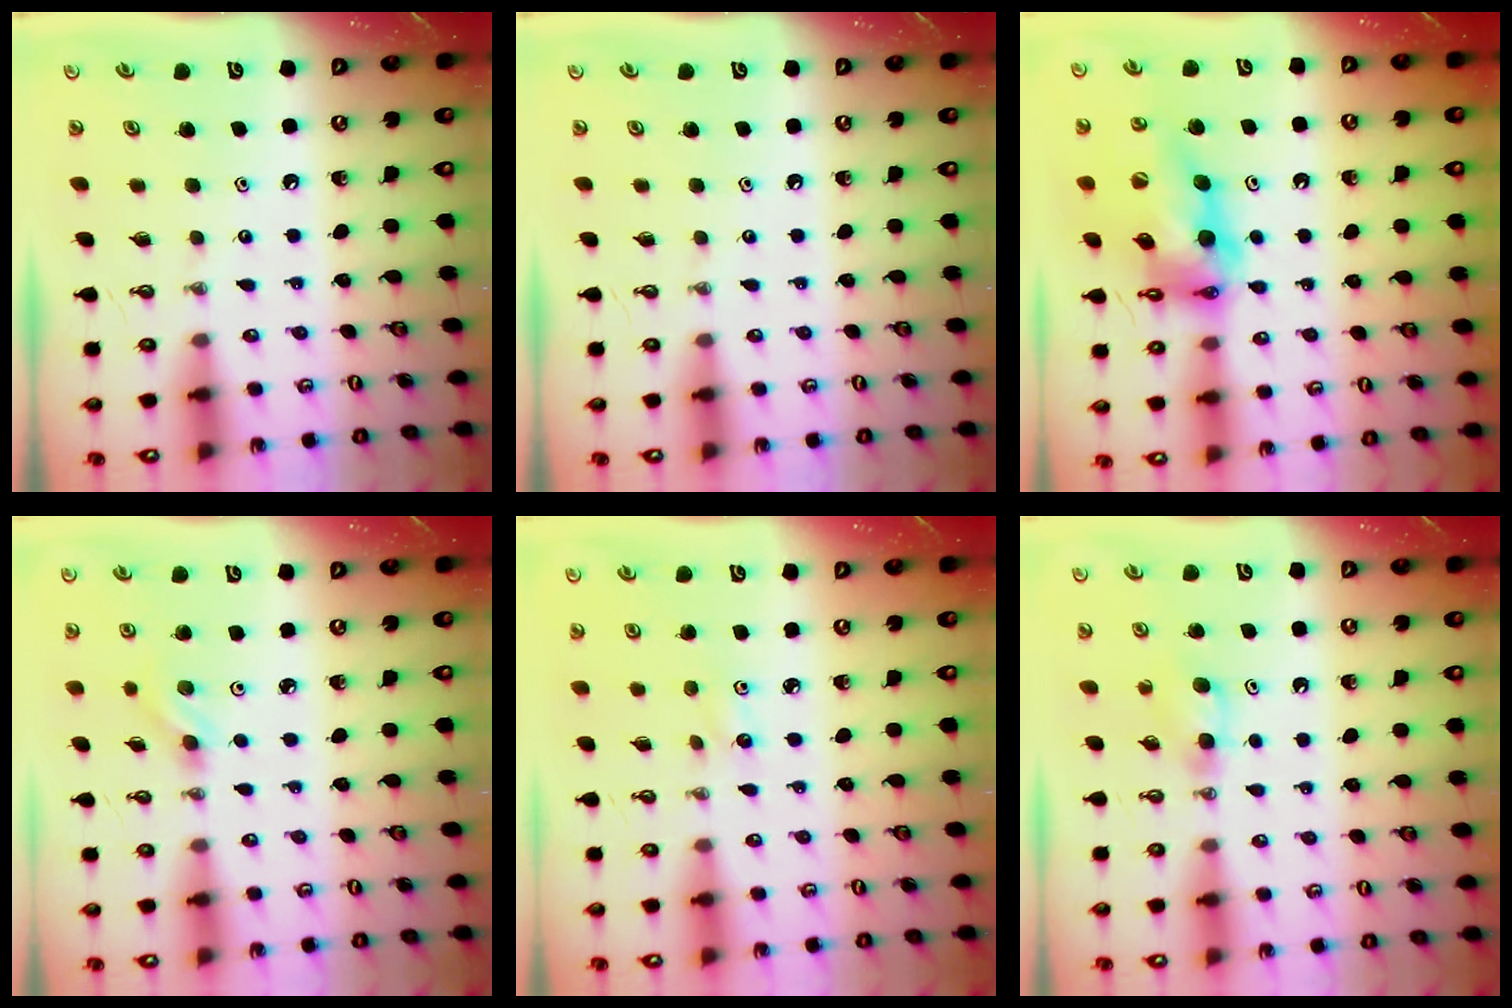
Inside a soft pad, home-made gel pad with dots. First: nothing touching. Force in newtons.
{"total": 0.0}
{"total": 16.2, "press": 16.1, "slide": 1.7}
{"total": 4.0, "press": 3.7, "slide": 1.7}
{"total": 4.7, "press": 4.6, "slide": 0.9}
{"total": 4.4, "press": 4.4, "slide": 0.7}